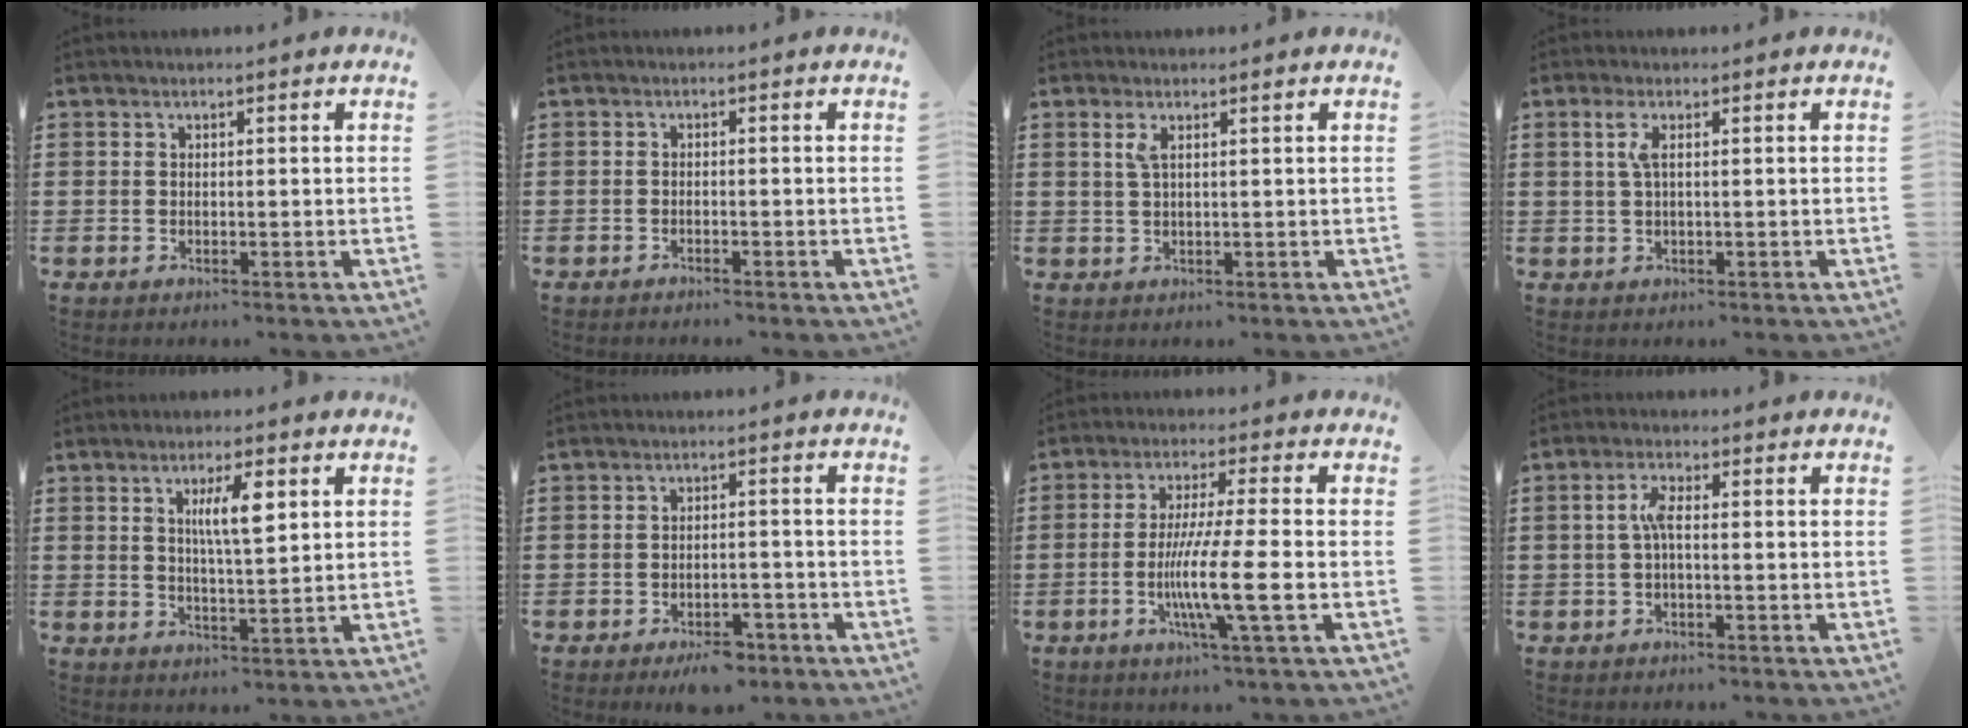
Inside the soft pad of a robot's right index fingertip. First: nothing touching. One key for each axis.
{"total": 0.9, "fx": -0.9, "fy": 0.0, "fz": 0.1, "tx": -0.005, "ty": 0.000, "tz": -0.018}
{"total": 2.1, "fx": 0.9, "fy": 0.4, "fz": 1.9, "tx": -0.040, "ty": 0.002, "tz": 0.014}
{"total": 2.6, "fx": 0.6, "fy": 0.5, "fz": 2.5, "tx": -0.051, "ty": 0.004, "tz": 0.008}
{"total": 5.6, "fx": 2.0, "fy": 1.3, "fz": 5.1, "tx": -0.097, "ty": 0.006, "tz": 0.029}
{"total": 3.4, "fx": -2.8, "fy": 1.1, "fz": 1.5, "tx": -0.025, "ty": 0.009, "tz": -0.054}
{"total": 10.5, "fx": -2.5, "fy": 0.0, "fz": 10.2, "tx": -0.191, "ty": -0.019, "tz": -0.049}
{"total": 3.1, "fx": -0.3, "fy": 0.7, "fz": 3.0, "tx": -0.064, "ty": 0.001, "tz": -0.011}